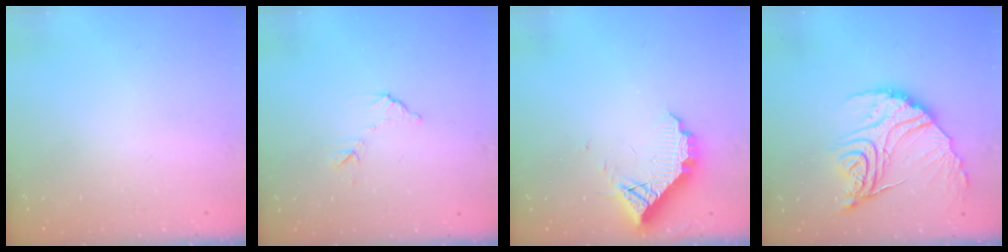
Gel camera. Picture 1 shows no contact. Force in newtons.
{"total": 7.0, "press": 6.9, "slide": 0.3}
{"total": 10.0, "press": 10.0, "slide": 0.8}
{"total": 18.3, "press": 18.2, "slide": 1.5}